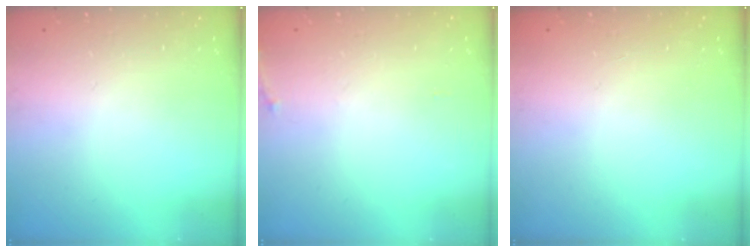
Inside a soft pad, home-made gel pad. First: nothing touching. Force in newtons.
{"total": 5.2, "press": 4.9, "slide": 1.8}
{"total": 0.9, "press": 0.0, "slide": 0.9}